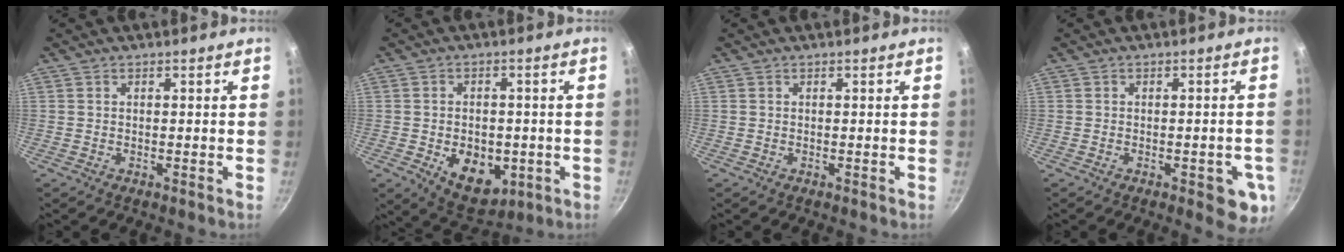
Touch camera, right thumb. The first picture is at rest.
{"total": 11.2, "force": [-2.8, 7.6, 7.7], "torque": [-0.077, -0.004, -0.024]}
{"total": 0.0}
{"total": 7.4, "force": [-2.4, 3.0, 6.3], "torque": [-0.049, 0.004, -0.029]}